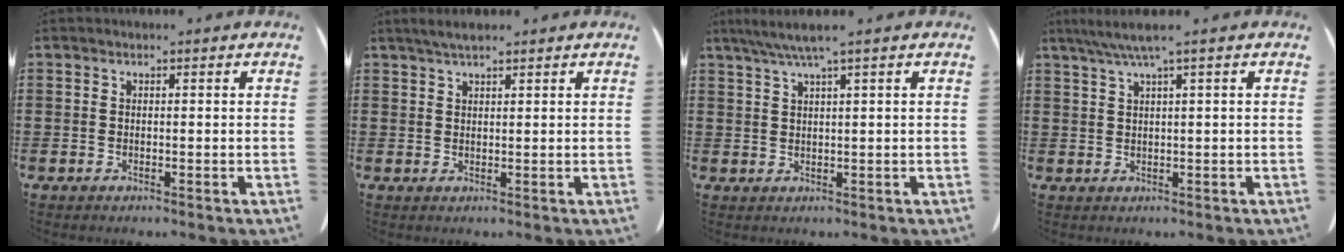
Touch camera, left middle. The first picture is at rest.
{"total": 2.1, "force": [1.7, 0.3, 1.2], "torque": [-0.027, 0.001, 0.033]}
{"total": 3.4, "force": [2.0, -0.4, 2.7], "torque": [-0.055, -0.002, 0.038]}
{"total": 3.3, "force": [1.5, -0.4, 2.9], "torque": [-0.055, -0.004, 0.028]}